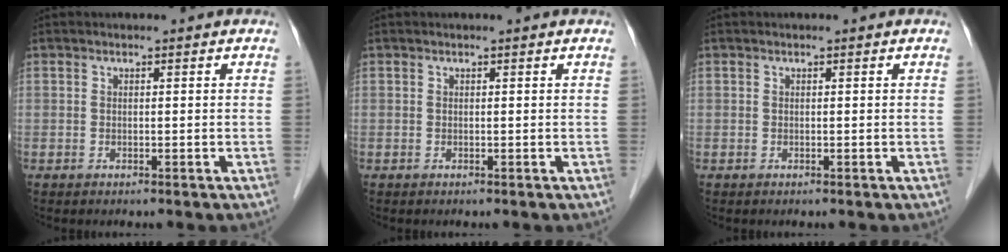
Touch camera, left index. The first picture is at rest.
{"total": 0.0}
{"total": 0.0}